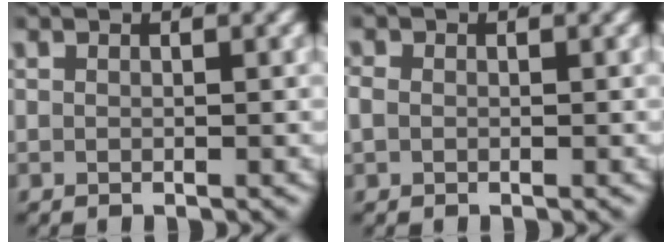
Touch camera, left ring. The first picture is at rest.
{"total": 1.3, "force": [-0.2, 1.1, 0.7], "torque": [-0.023, -0.007, 0.001]}